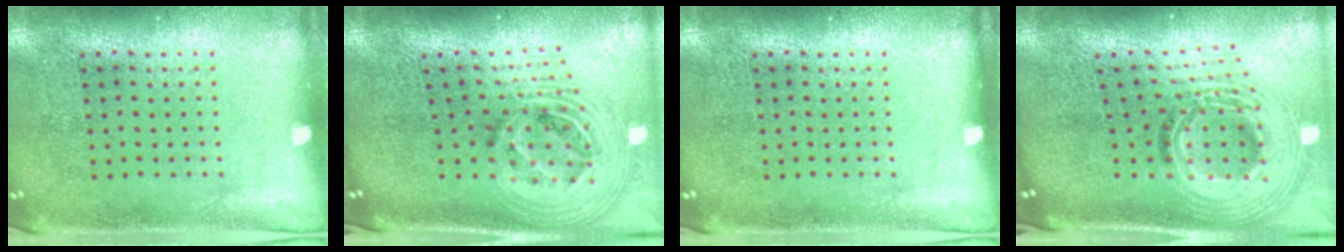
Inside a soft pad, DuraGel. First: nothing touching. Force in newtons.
{"total": 2.8, "press": 1.9, "slide": 2.1}
{"total": 0.0}
{"total": 2.3, "press": 1.8, "slide": 1.5}